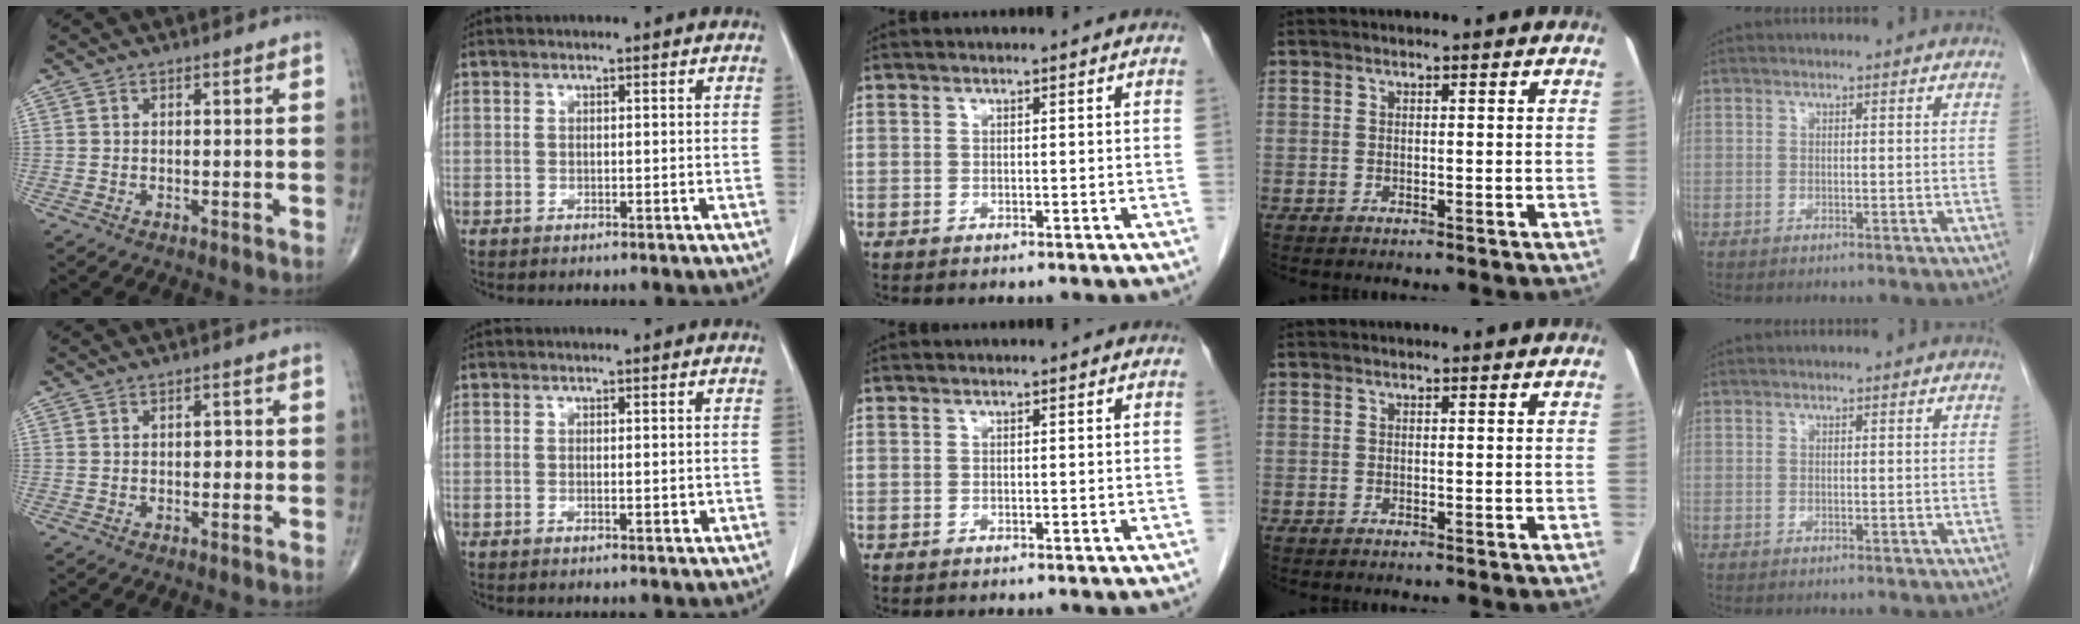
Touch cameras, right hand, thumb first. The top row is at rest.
{"thumb": {"total": 1.7, "force": [-0.1, 1.1, 1.3], "torque": [-0.010, 0.004, -0.006]}, "index": {"total": 1.1, "force": [-0.1, 0.3, 1.0], "torque": [-0.014, -0.003, 0.000]}}